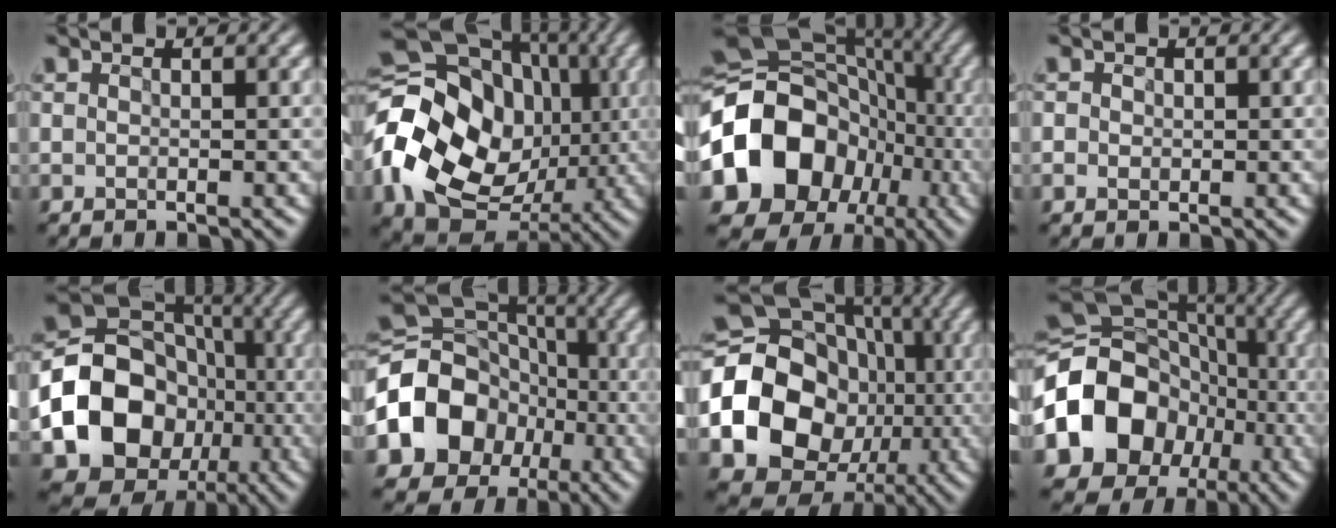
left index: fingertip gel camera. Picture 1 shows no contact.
{"total": 19.6, "force": [-0.7, 16.1, 11.2], "torque": [-0.229, 0.001, -0.022]}
{"total": 14.3, "force": [-3.1, 11.6, 7.7], "torque": [-0.142, 0.006, -0.061]}
{"total": 1.7, "force": [0.3, 1.5, 0.8], "torque": [0.002, 0.018, -0.010]}
{"total": 15.7, "force": [-3.9, 13.4, 7.2], "torque": [-0.128, -0.016, -0.075]}
{"total": 11.3, "force": [-3.0, 9.1, 5.9], "torque": [-0.115, 0.004, -0.058]}
{"total": 18.8, "force": [-2.5, 16.2, 9.2], "torque": [-0.180, -0.019, -0.063]}
{"total": 12.9, "force": [-3.2, 10.5, 6.8], "torque": [-0.131, 0.007, -0.058]}